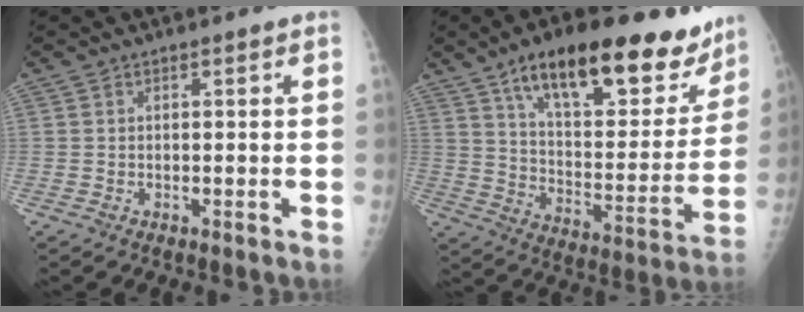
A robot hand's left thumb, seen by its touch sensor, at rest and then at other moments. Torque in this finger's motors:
{"motor_torque": [0.43, 0.39, 1.47, -1.30, 0.13]}